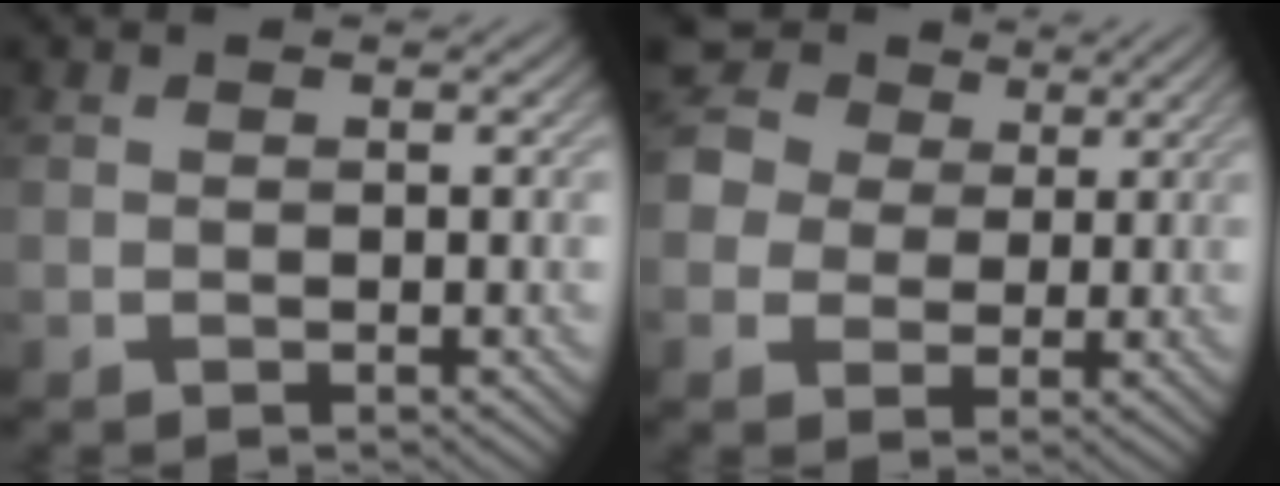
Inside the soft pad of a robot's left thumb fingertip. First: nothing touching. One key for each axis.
{"total": 9.7, "fx": 4.0, "fy": 8.0, "fz": 3.7, "tx": -0.137, "ty": 0.035, "tz": 0.070}